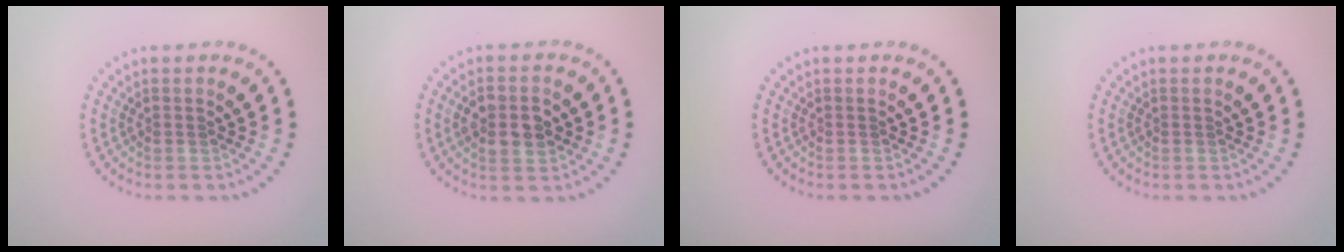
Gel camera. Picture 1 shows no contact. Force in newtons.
{"total": 3.7, "press": 3.7, "slide": 0.2}
{"total": 0.0}
{"total": 0.0}